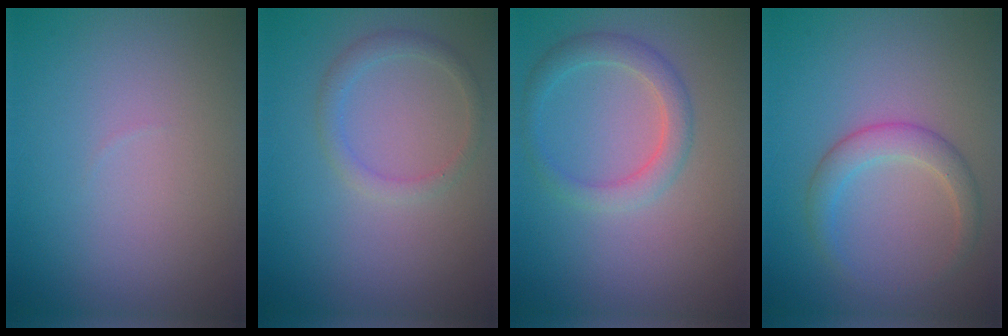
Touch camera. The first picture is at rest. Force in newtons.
{"total": 1.7, "press": 1.7, "slide": 0.2}
{"total": 2.7, "press": 2.7, "slide": 0.2}
{"total": 2.6, "press": 2.6, "slide": 0.1}